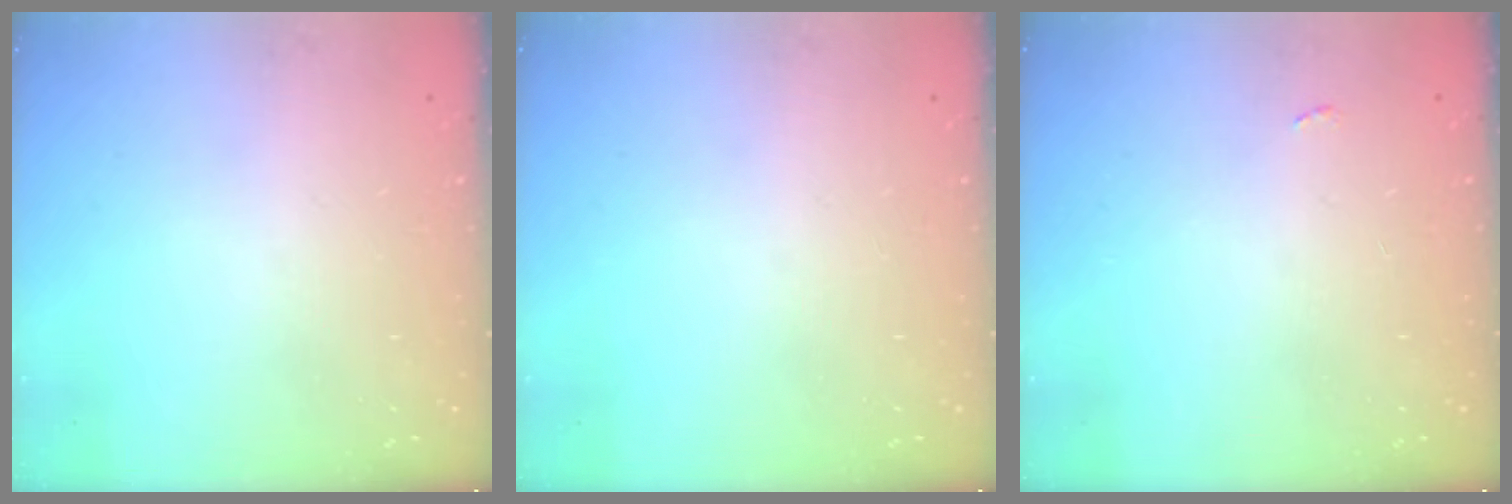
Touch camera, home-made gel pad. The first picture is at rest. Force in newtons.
{"total": 0.0}
{"total": 2.2, "press": 2.2, "slide": 0.3}